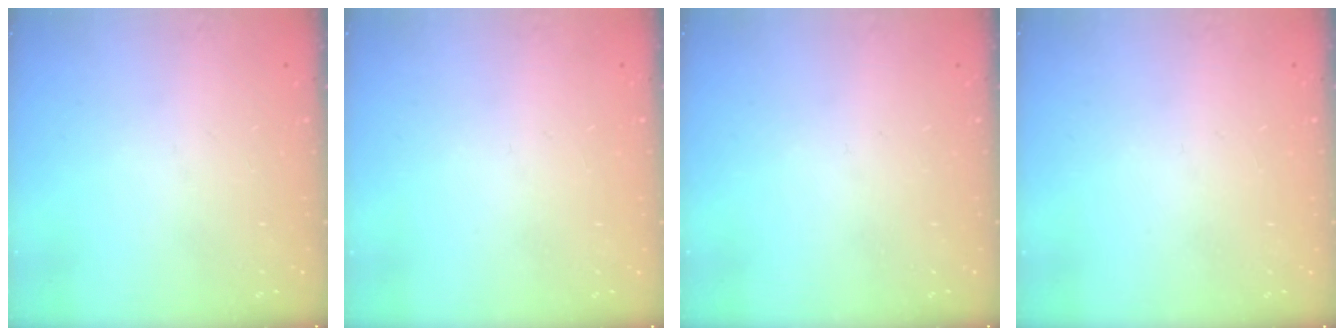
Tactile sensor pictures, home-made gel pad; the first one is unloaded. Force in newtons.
{"total": 0.0}
{"total": 0.0}
{"total": 0.0}